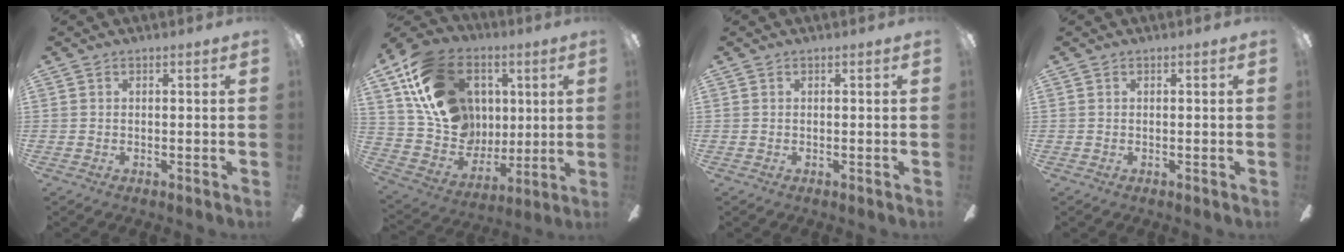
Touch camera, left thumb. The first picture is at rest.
{"total": 22.6, "force": [7.6, 17.2, 12.4], "torque": [-0.238, -0.009, 0.157]}
{"total": 0.0}
{"total": 0.0}